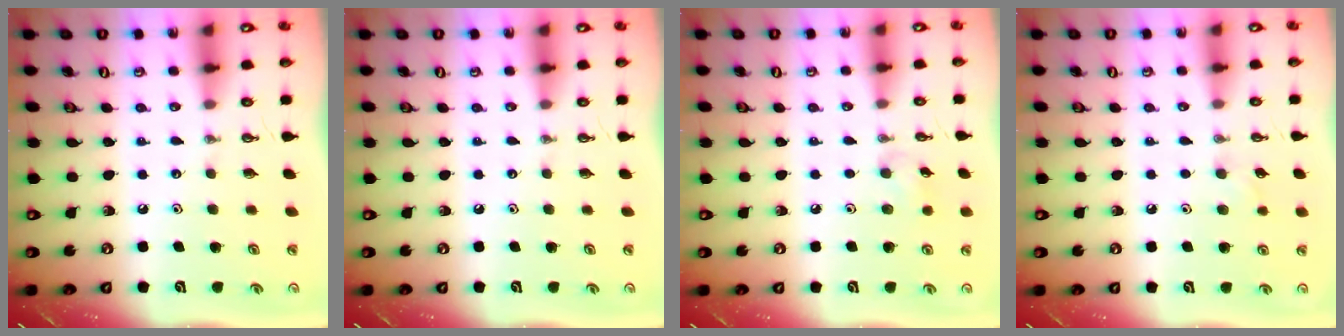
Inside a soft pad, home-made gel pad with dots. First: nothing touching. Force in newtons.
{"total": 0.0}
{"total": 5.8, "press": 5.6, "slide": 1.4}
{"total": 5.8, "press": 5.3, "slide": 2.3}